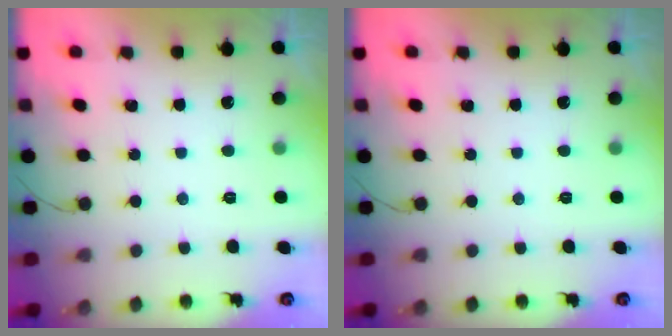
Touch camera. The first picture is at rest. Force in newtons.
{"total": 0.0}